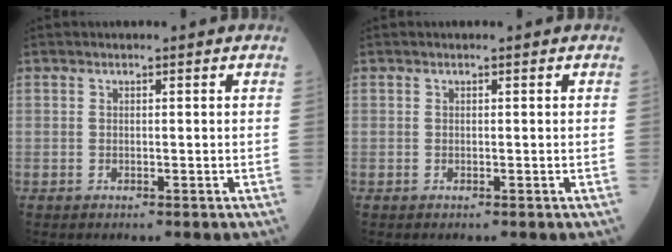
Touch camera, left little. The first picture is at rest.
{"total": 0.0}